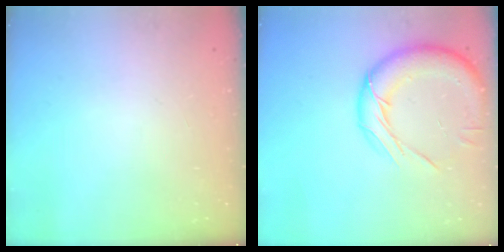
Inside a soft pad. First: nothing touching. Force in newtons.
{"total": 17.3, "press": 17.2, "slide": 1.8}